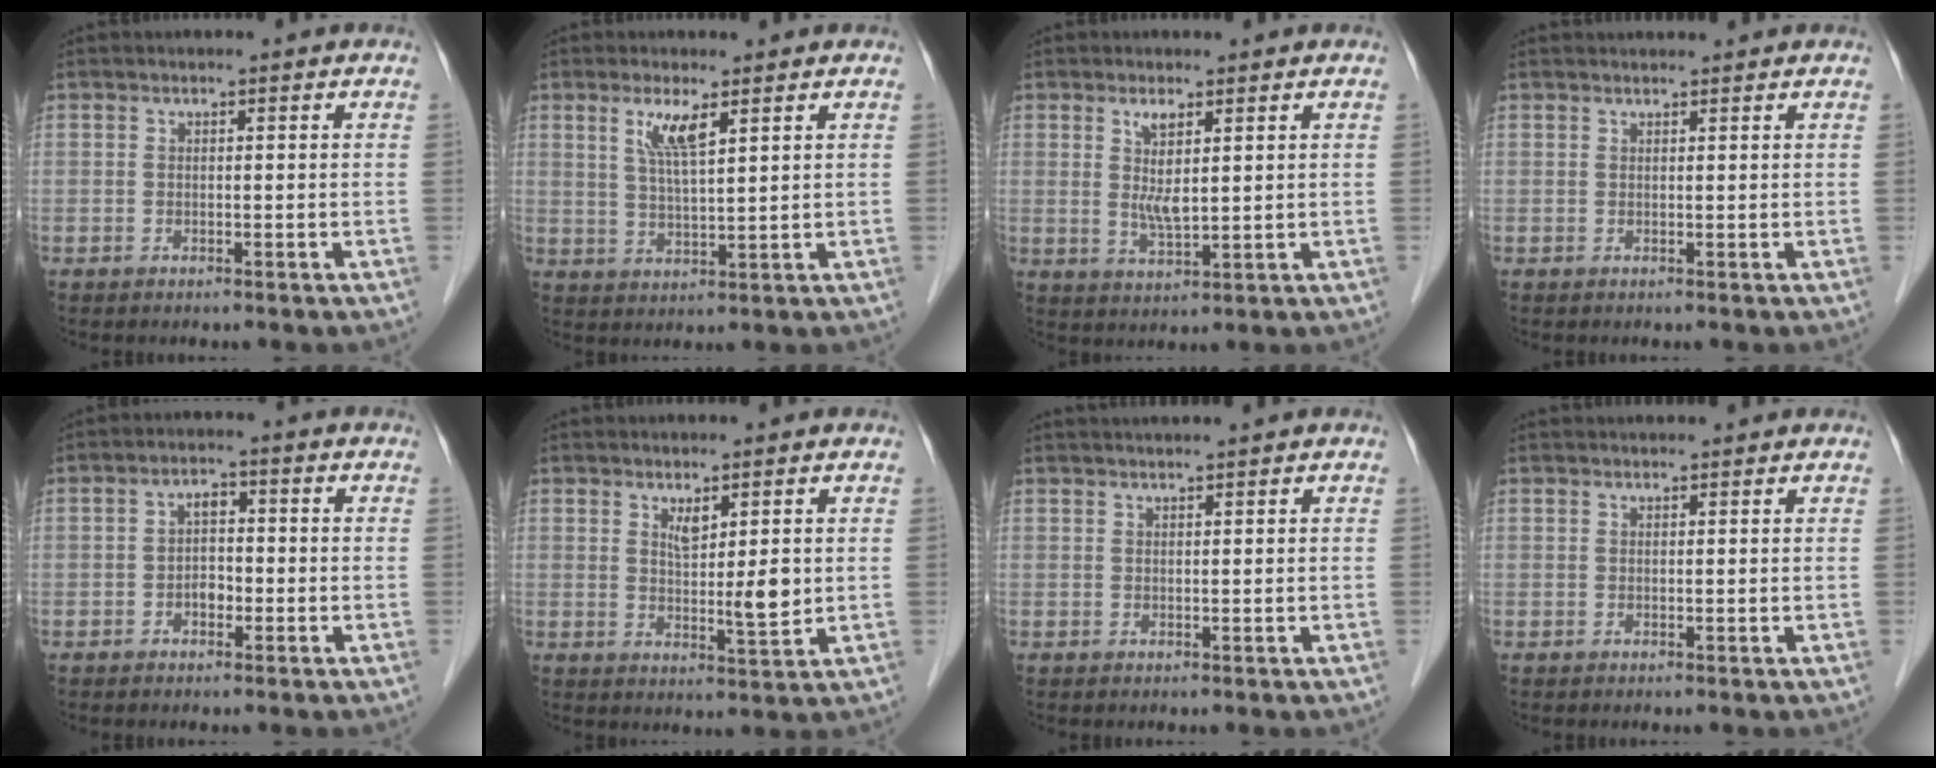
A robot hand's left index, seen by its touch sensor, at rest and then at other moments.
{"total": 4.8, "force": [2.5, 0.4, 4.1], "torque": [-0.084, -0.003, 0.050]}
{"total": 4.5, "force": [1.4, 0.6, 4.2], "torque": [-0.083, -0.006, 0.030]}
{"total": 2.6, "force": [2.5, 0.2, 0.5], "torque": [-0.007, 0.023, 0.037]}
{"total": 2.9, "force": [-1.0, 1.9, 1.9], "torque": [-0.032, 0.014, -0.019]}
{"total": 4.7, "force": [1.3, 1.0, 4.4], "torque": [-0.071, -0.011, 0.024]}
{"total": 2.9, "force": [2.6, -0.5, 1.1], "torque": [-0.008, 0.022, 0.046]}
{"total": 3.0, "force": [2.9, 0.2, 0.7], "torque": [-0.008, 0.027, 0.041]}